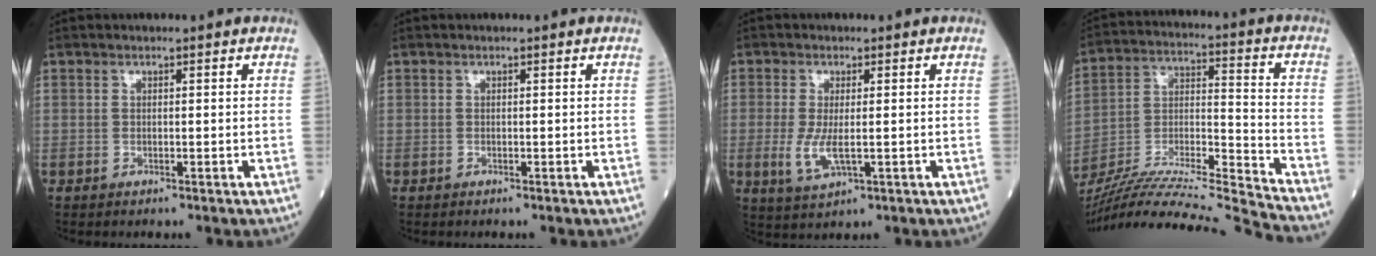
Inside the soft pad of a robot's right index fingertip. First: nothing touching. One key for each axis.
{"total": 0.0}
{"total": 4.7, "fx": -0.7, "fy": 1.4, "fz": 4.4, "tx": -0.100, "ty": -0.013, "tz": -0.009}
{"total": 24.9, "fx": -23.3, "fy": -2.5, "fz": 8.4, "tx": -0.162, "ty": -0.029, "tz": -0.385}